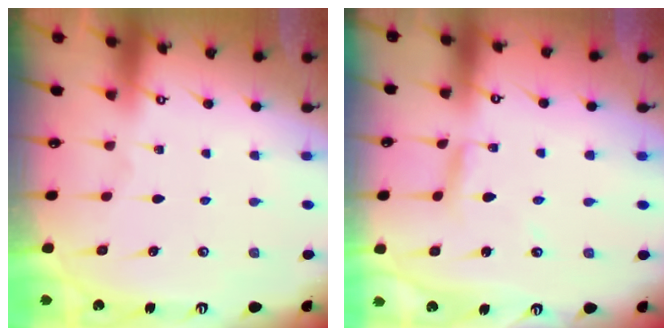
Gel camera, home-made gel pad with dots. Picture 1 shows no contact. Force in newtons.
{"total": 2.8, "press": 2.8, "slide": 0.2}